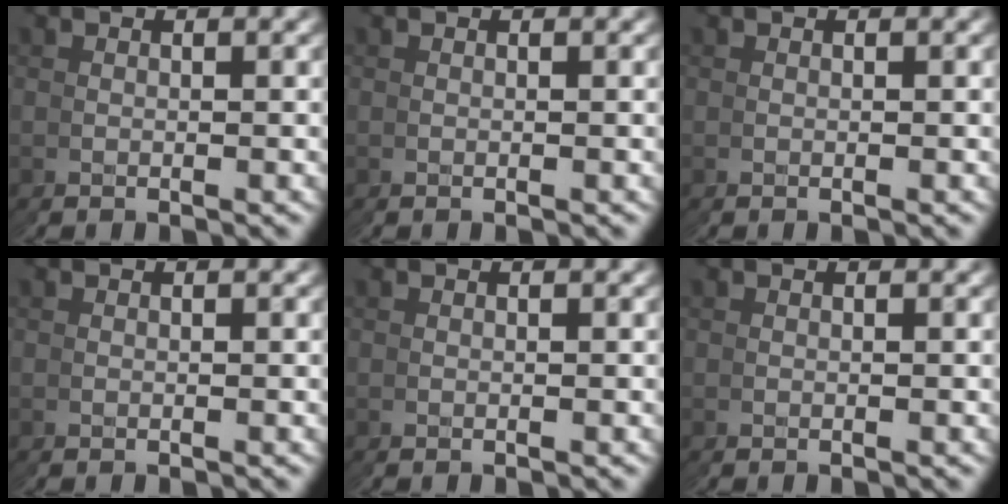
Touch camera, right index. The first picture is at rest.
{"total": 0.0}
{"total": 0.0}
{"total": 0.0}
{"total": 0.0}
{"total": 0.0}